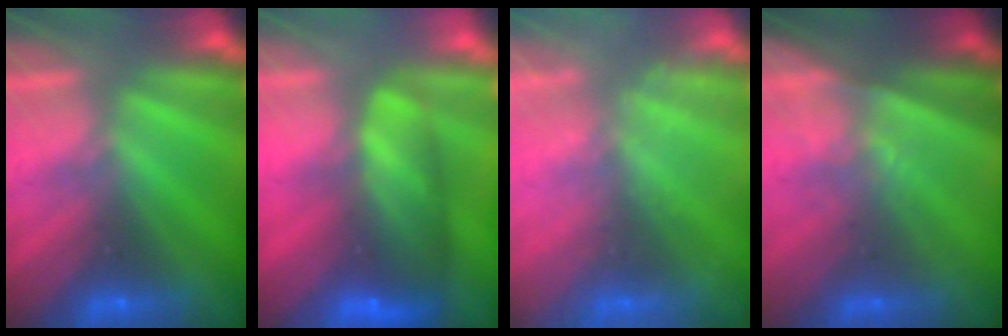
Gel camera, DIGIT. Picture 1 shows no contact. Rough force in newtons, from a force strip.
{"total": 10.9}
{"total": 2.5}
{"total": 1.4}